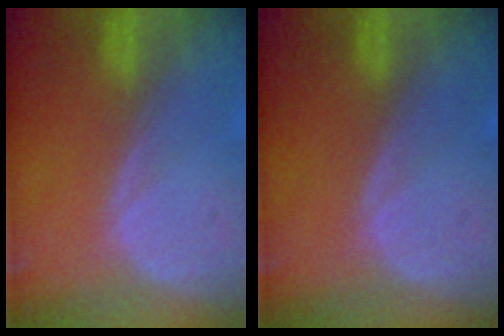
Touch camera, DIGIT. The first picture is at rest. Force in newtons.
{"total": 0.0}